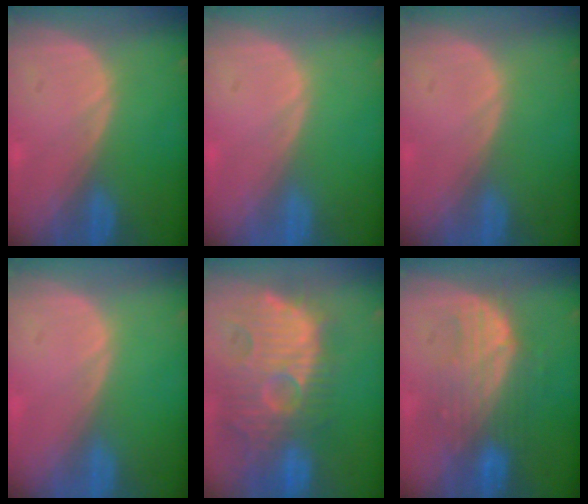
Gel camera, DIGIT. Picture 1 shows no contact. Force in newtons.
{"total": 0.0}
{"total": 0.0}
{"total": 0.0}
{"total": 13.8, "press": 12.3, "slide": 6.4}
{"total": 7.7, "press": 7.6, "slide": 0.8}